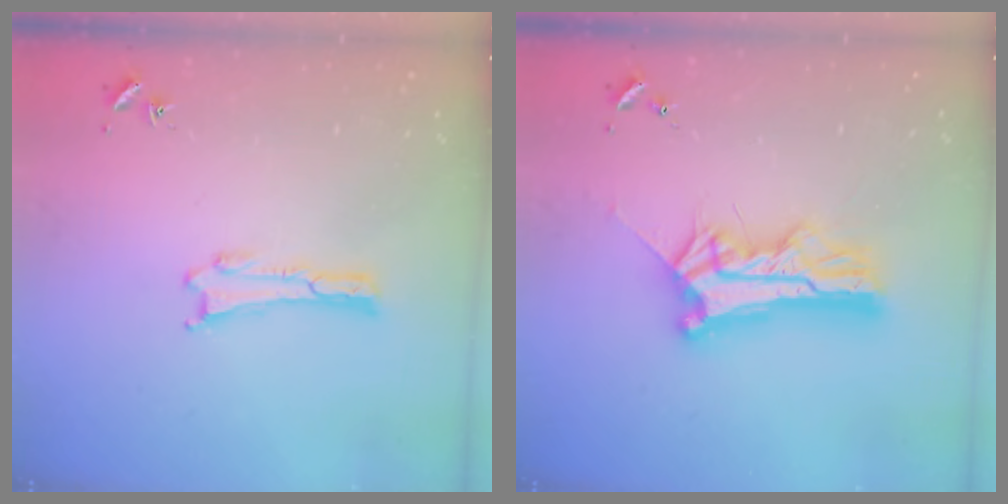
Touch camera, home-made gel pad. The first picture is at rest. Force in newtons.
{"total": 10.5, "press": 10.4, "slide": 0.9}